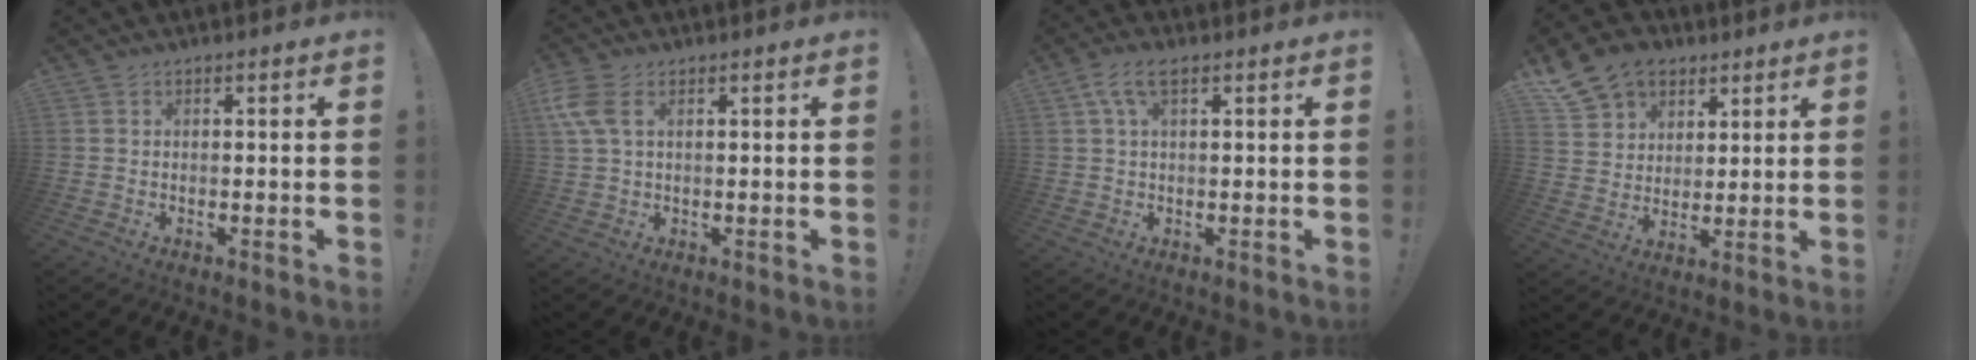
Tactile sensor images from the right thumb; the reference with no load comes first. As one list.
[{"total": 6.8, "force": [2.3, 3.7, 5.3], "torque": [-0.128, 0.003, 0.044]}, {"total": 5.3, "force": [2.3, 2.0, 4.4], "torque": [-0.094, 0.007, 0.045]}, {"total": 13.5, "force": [8.0, 9.9, 4.5], "torque": [-0.077, -0.042, 0.158]}]